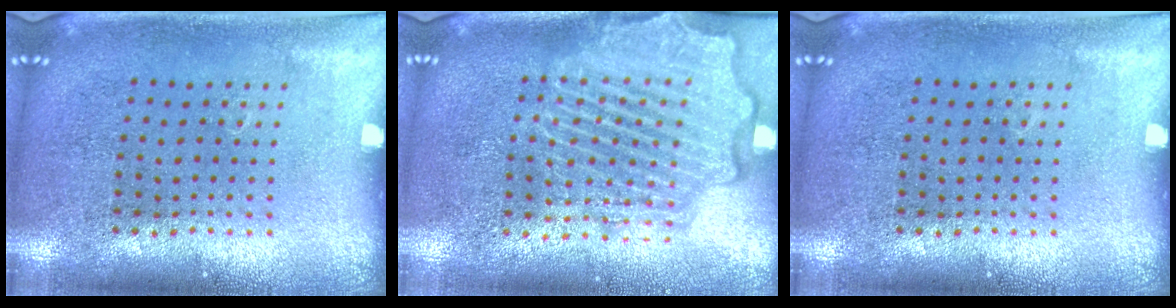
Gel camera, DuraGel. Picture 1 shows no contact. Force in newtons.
{"total": 3.6, "press": 3.6, "slide": 0.4}
{"total": 0.0}